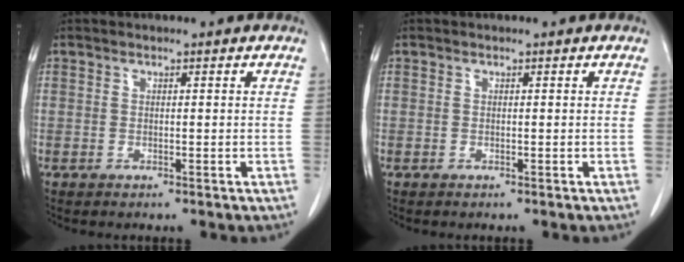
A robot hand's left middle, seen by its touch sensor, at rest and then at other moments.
{"total": 0.0}